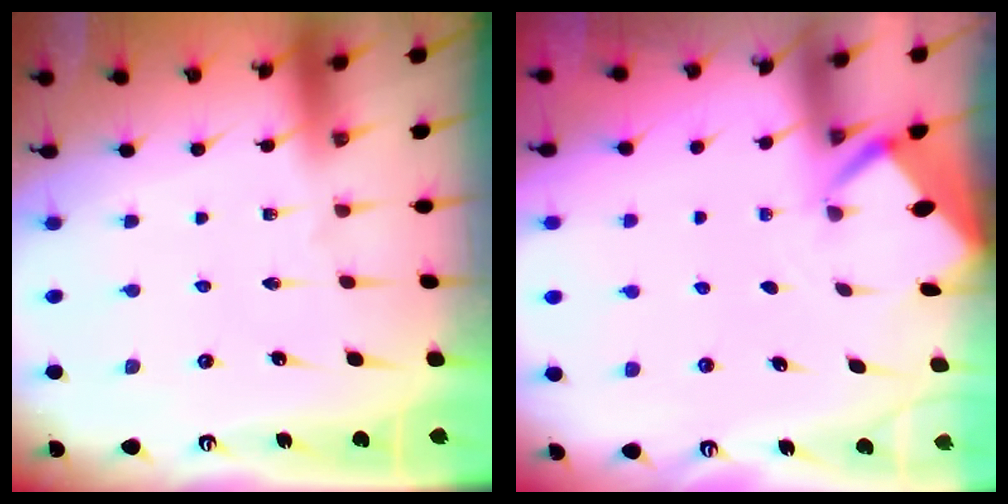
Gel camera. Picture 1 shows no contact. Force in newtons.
{"total": 2.2, "press": 2.2, "slide": 0.2}